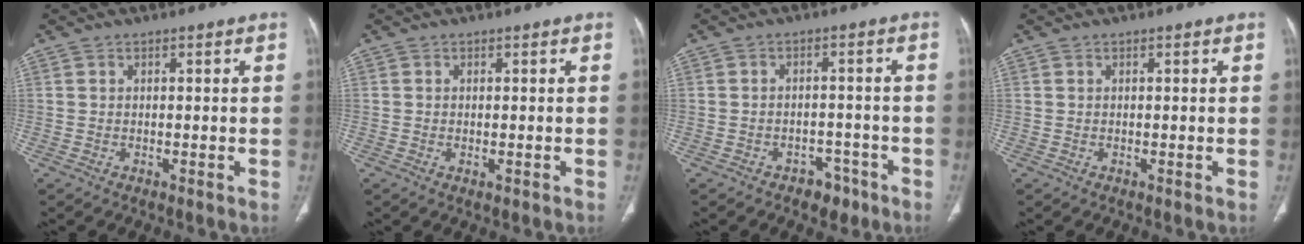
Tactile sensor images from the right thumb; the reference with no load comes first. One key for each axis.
{"total": 0.9, "fx": -0.3, "fy": 0.3, "fz": 0.7, "tx": -0.015, "ty": -0.003, "tz": -0.001}
{"total": 4.5, "fx": -3.0, "fy": 2.9, "fz": 1.5, "tx": -0.007, "ty": 0.025, "tz": -0.038}
{"total": 0.0}